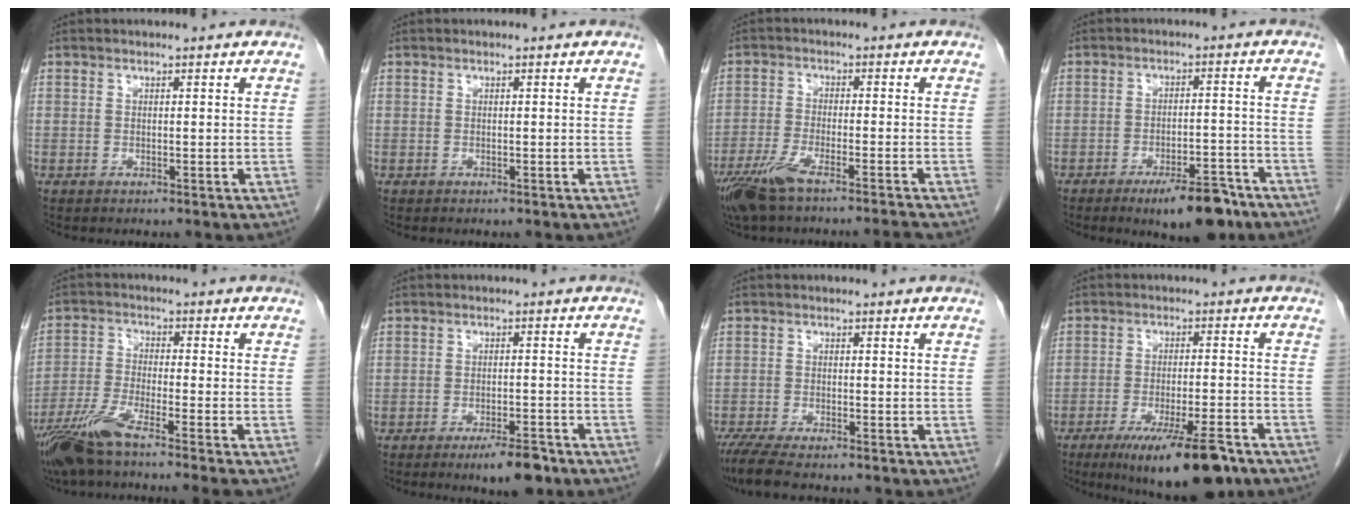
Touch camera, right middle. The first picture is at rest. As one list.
[{"total": 0.0}, {"total": 8.7, "force": [-7.0, -0.2, 5.2], "torque": [-0.091, -0.019, -0.124]}, {"total": 8.7, "force": [-6.1, 2.5, 5.7], "torque": [-0.074, -0.003, -0.090]}, {"total": 9.7, "force": [-7.4, -0.8, 6.3], "torque": [-0.118, -0.032, -0.135]}, {"total": 5.7, "force": [-4.0, 1.3, 3.8], "torque": [-0.059, -0.004, -0.057]}, {"total": 7.3, "force": [-5.9, 1.4, 4.0], "torque": [-0.073, -0.018, -0.098]}, {"total": 13.4, "force": [-9.1, 2.2, 9.6], "torque": [-0.130, -0.023, -0.141]}]